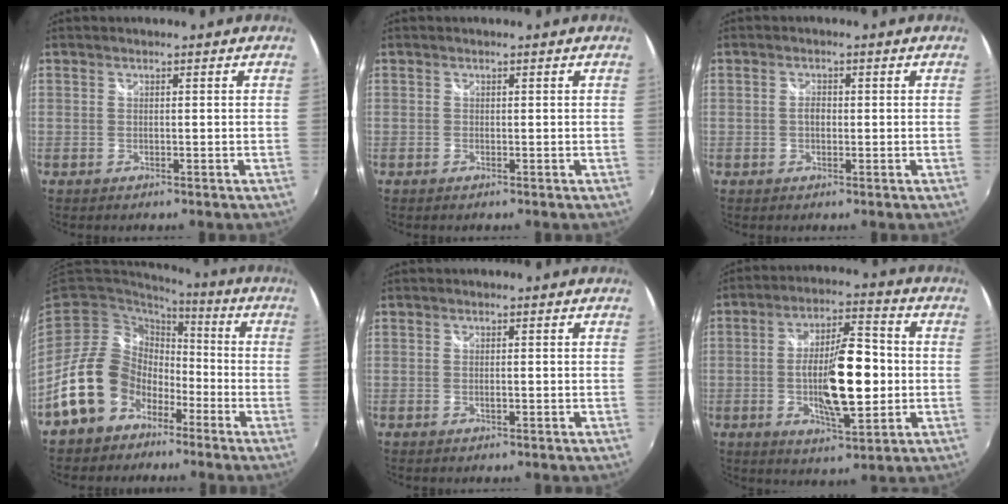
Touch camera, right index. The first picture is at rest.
{"total": 0.0}
{"total": 1.6, "force": [-0.1, 1.2, 1.1], "torque": [-0.020, 0.003, -0.004]}
{"total": 16.2, "force": [-7.7, 12.7, 6.5], "torque": [-0.153, 0.025, -0.122]}
{"total": 0.9, "force": [-0.1, 0.3, 0.9], "torque": [-0.016, -0.001, -0.002]}
{"total": 14.9, "force": [-1.7, 4.6, 14.0], "torque": [-0.239, 0.000, -0.026]}